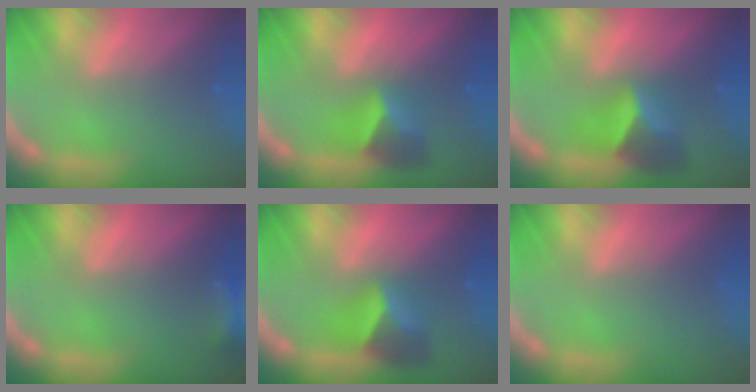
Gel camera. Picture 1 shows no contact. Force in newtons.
{"total": 4.0}
{"total": 4.9}
{"total": 4.4}
{"total": 4.4}
{"total": 0.0}